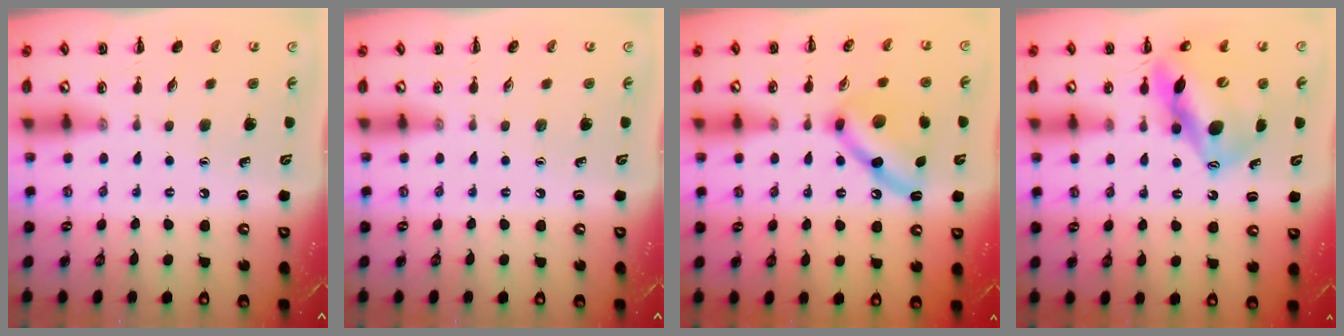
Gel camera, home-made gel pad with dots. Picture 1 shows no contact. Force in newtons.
{"total": 0.0}
{"total": 10.7, "press": 10.7, "slide": 0.9}
{"total": 13.6, "press": 13.2, "slide": 3.4}